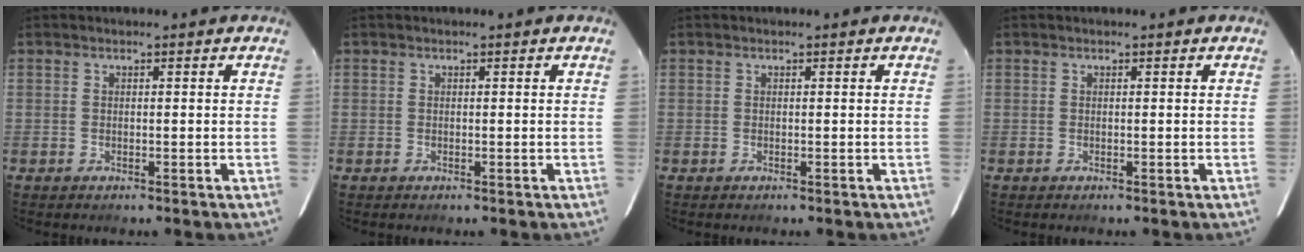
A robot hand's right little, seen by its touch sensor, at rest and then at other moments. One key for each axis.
{"total": 0.0}
{"total": 0.0}
{"total": 0.0}